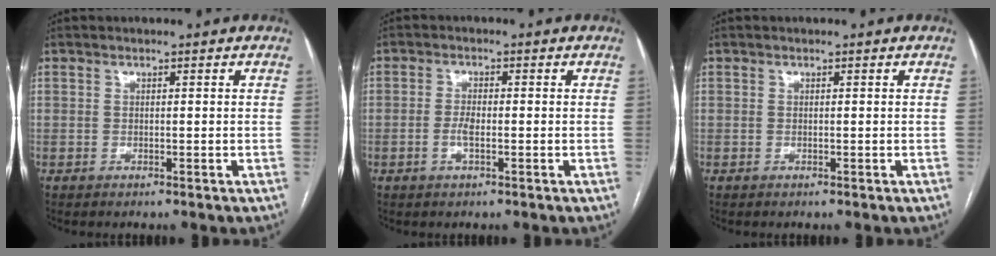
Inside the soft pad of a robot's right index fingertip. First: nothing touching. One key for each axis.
{"total": 2.6, "fx": -0.7, "fy": 0.8, "fz": 2.4, "tx": -0.051, "ty": 0.001, "tz": -0.014}
{"total": 0.0}